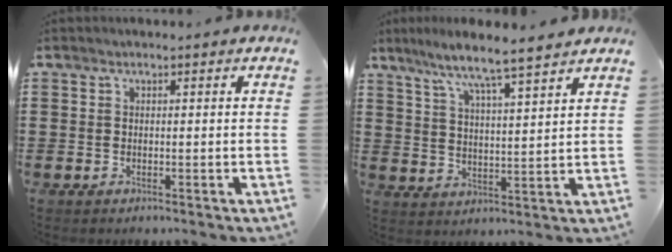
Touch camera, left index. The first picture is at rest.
{"total": 6.1, "force": [5.5, -0.5, 2.6], "torque": [-0.075, -0.033, 0.091]}